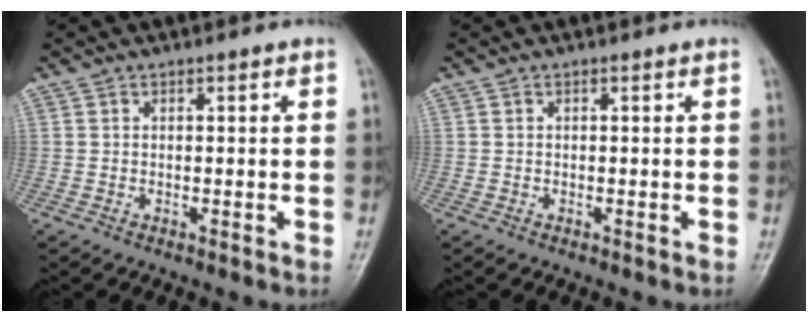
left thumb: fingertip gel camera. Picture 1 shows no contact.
{"total": 0.0}